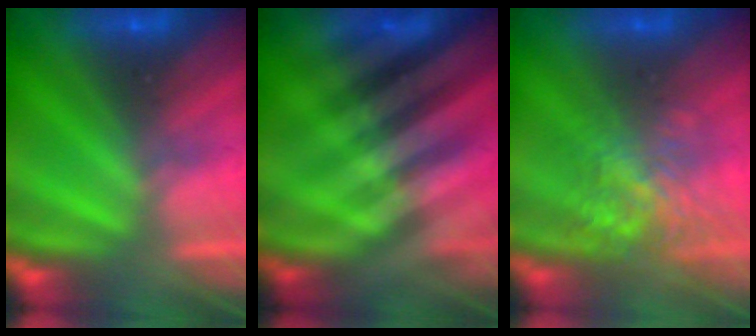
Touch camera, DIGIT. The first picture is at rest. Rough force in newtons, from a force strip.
{"total": 2.5}
{"total": 3.6}